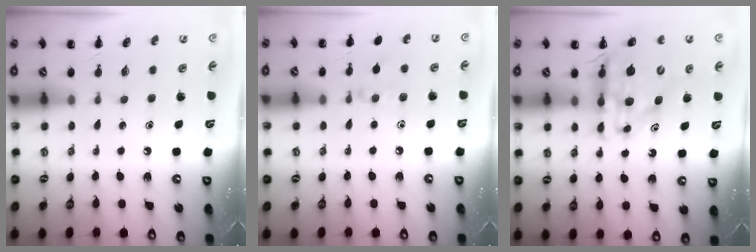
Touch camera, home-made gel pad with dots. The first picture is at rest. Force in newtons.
{"total": 6.0, "press": 5.7, "slide": 1.9}
{"total": 12.9, "press": 12.2, "slide": 3.9}